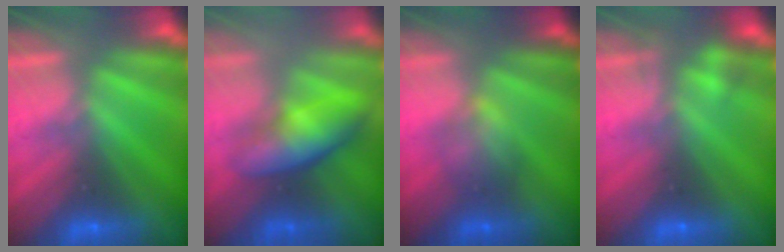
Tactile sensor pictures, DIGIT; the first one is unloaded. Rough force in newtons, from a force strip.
{"total": 4.5}
{"total": 2.0}
{"total": 2.2}